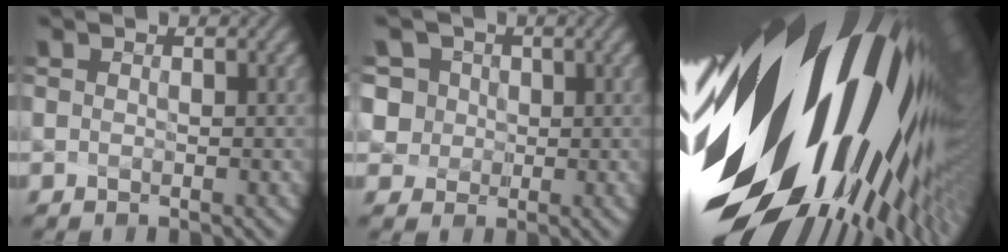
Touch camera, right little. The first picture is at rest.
{"total": 6.4, "force": [2.7, 5.3, 2.4], "torque": [-0.061, 0.022, 0.047]}
{"total": 19.8, "force": [1.6, 10.7, 16.6], "torque": [-0.282, -0.104, 0.059]}